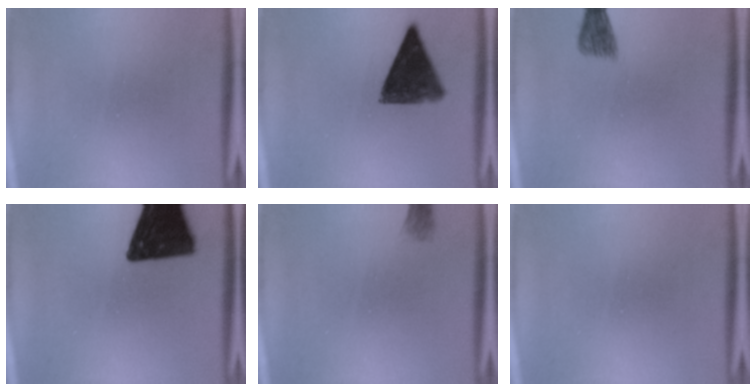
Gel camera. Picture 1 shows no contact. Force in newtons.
{"total": 9.2}
{"total": 2.1}
{"total": 19.5}
{"total": 1.1}
{"total": 0.0}